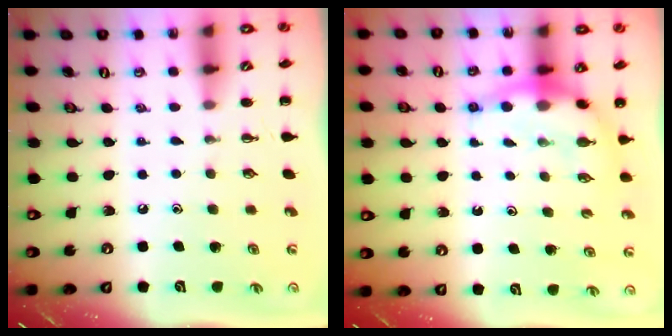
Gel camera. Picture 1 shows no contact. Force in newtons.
{"total": 7.2, "press": 7.1, "slide": 1.2}